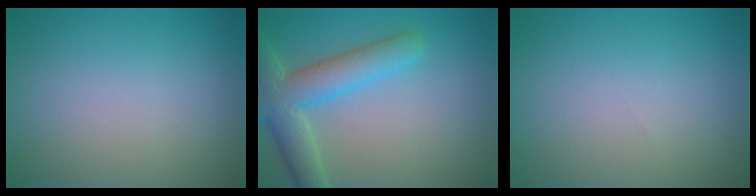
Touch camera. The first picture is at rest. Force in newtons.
{"total": 6.0, "press": 6.0, "slide": 0.4}
{"total": 0.0}